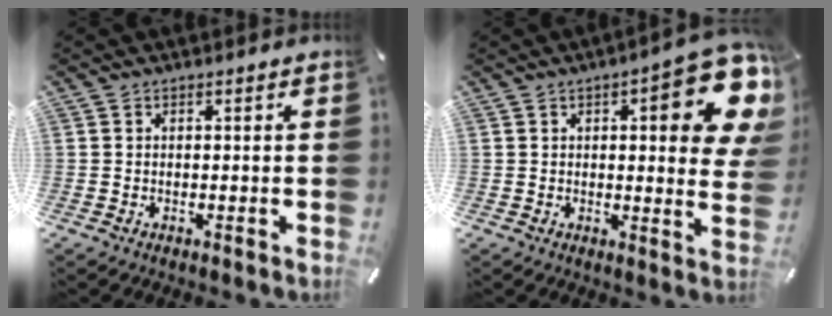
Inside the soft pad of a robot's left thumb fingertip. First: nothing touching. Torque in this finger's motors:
{"motor_torque": [1.64, 1.75, 0.47, -0.29, 0.13]}